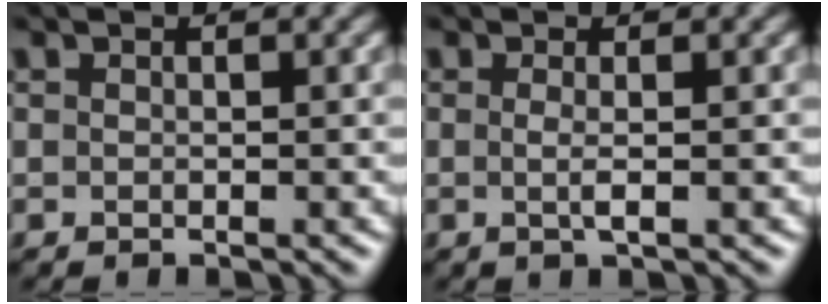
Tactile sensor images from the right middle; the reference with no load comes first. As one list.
[{"total": 1.5, "force": [-0.1, 0.4, 1.5], "torque": [-0.028, -0.002, -0.005]}]